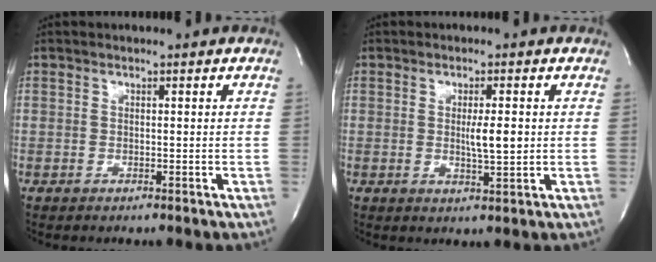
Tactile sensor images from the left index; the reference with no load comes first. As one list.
[{"total": 3.9, "force": [0.0, 0.6, 3.8], "torque": [-0.066, -0.009, 0.000]}]